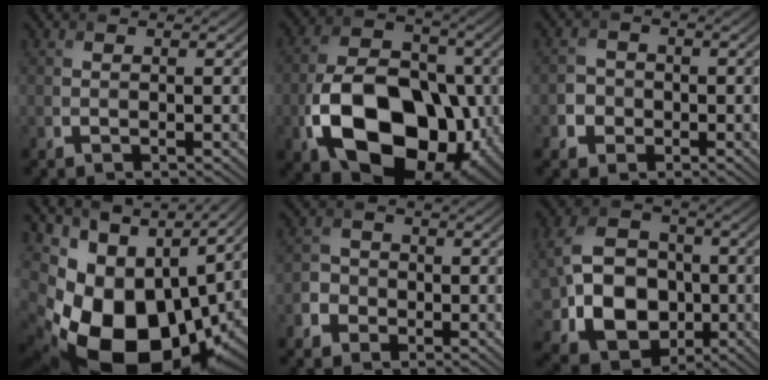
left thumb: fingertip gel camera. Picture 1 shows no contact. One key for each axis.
{"total": 16.1, "fx": -5.3, "fy": 10.7, "fz": 10.7, "tx": -0.190, "ty": -0.033, "tz": -0.096}
{"total": 2.7, "fx": -1.1, "fy": 2.4, "fz": 0.3, "tx": -0.001, "ty": -0.005, "tz": -0.026}
{"total": 18.3, "fx": -1.8, "fy": 12.9, "fz": 12.9, "tx": -0.245, "ty": -0.039, "tz": 0.005}
{"total": 2.9, "fx": -1.7, "fy": 2.3, "fz": 0.5, "tx": -0.005, "ty": -0.001, "tz": -0.036}
{"total": 12.5, "fx": -2.6, "fy": 9.8, "fz": 7.4, "tx": -0.177, "ty": -0.015, "tz": -0.055}